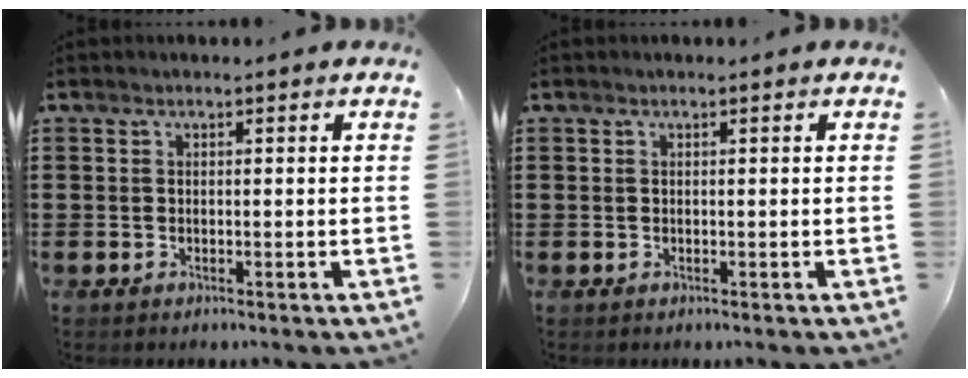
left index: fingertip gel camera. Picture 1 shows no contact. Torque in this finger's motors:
{"motor_torque": [-0.08, -0.07, -0.12, -0.07]}